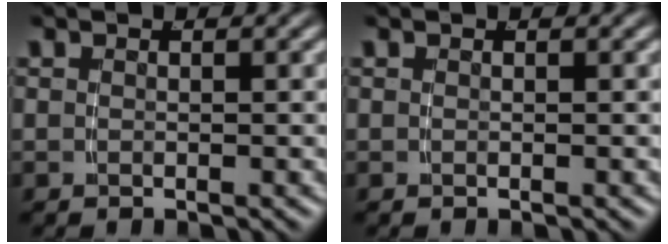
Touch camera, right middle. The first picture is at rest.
{"total": 0.0}